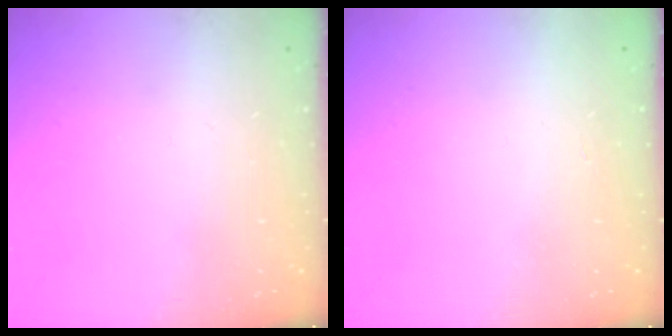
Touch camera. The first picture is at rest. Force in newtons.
{"total": 1.7, "press": 1.7, "slide": 0.1}